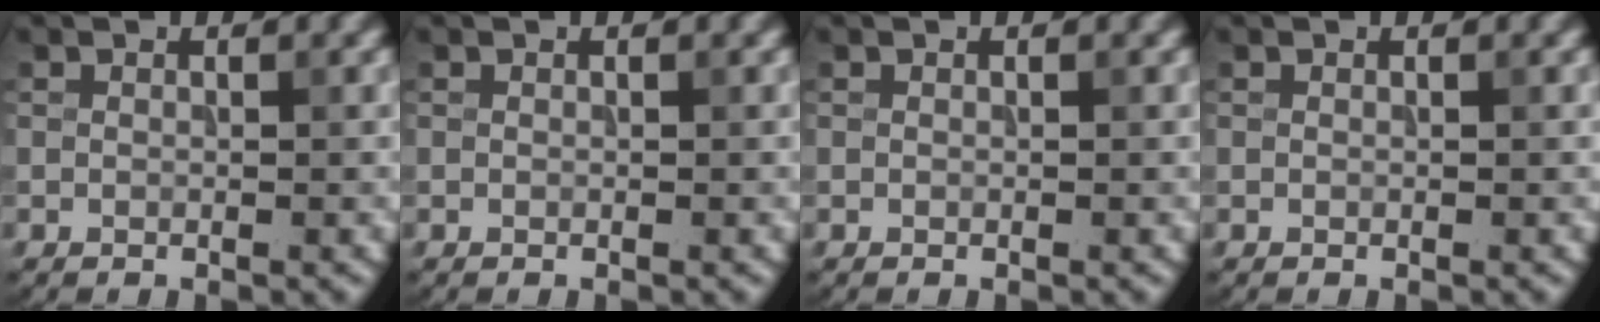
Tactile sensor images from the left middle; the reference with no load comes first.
{"total": 0.0}
{"total": 0.0}
{"total": 0.0}